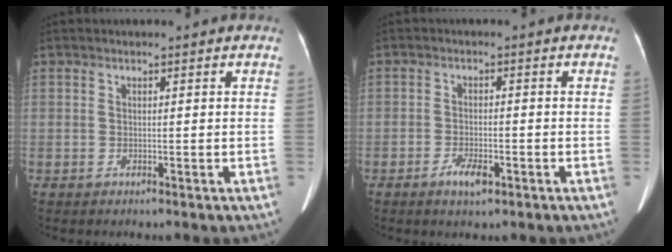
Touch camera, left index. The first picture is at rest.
{"total": 2.9, "force": [-1.7, 1.0, 2.1], "torque": [-0.043, 0.000, -0.030]}